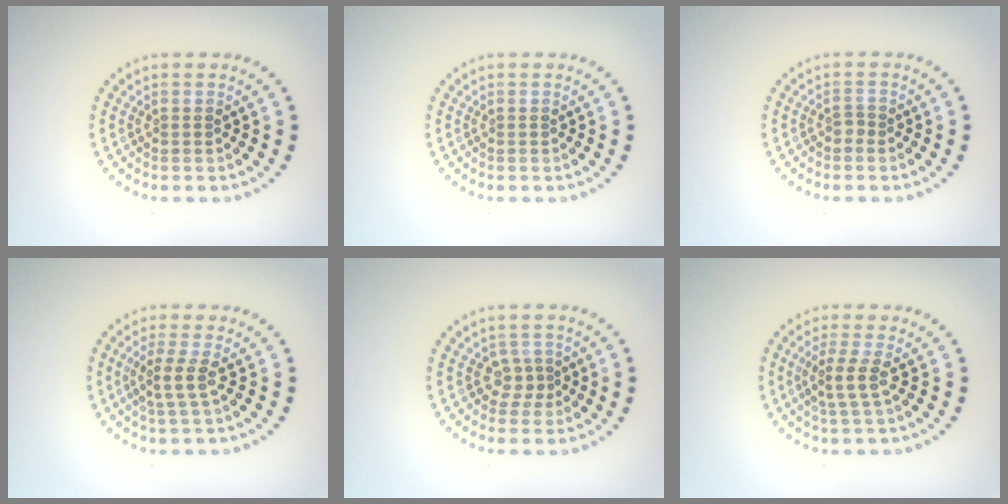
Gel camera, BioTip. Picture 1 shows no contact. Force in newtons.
{"total": 0.0}
{"total": 0.9, "press": 0.6, "slide": 0.7}
{"total": 2.2, "press": 1.6, "slide": 1.4}
{"total": 1.7, "press": 1.3, "slide": 1.1}
{"total": 2.1, "press": 1.6, "slide": 1.4}